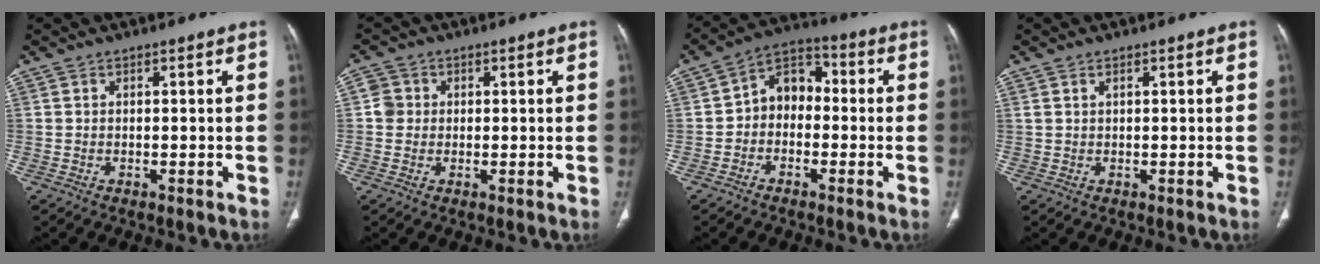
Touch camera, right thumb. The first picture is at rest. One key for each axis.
{"total": 3.1, "fx": 0.3, "fy": 3.0, "fz": 0.7, "tx": 0.009, "ty": 0.007, "tz": 0.002}
{"total": 7.8, "fx": -0.9, "fy": 5.9, "fz": 5.1, "tx": -0.051, "ty": 0.036, "tz": -0.035}
{"total": 0.6, "fx": 0.4, "fy": 0.2, "fz": 0.4, "tx": -0.009, "ty": 0.007, "tz": 0.011}